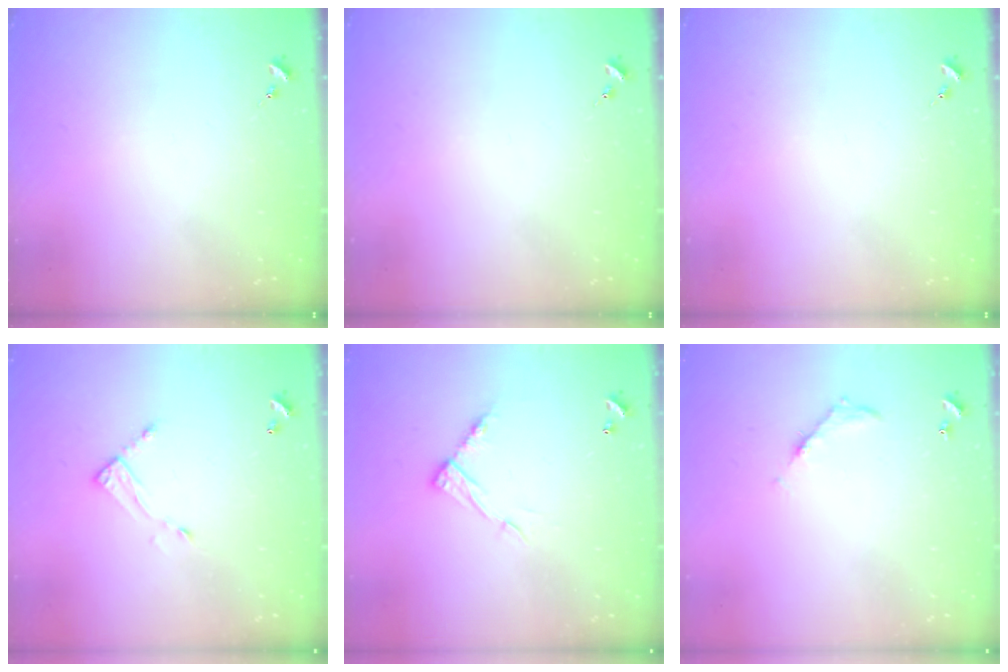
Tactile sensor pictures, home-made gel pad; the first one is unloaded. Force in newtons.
{"total": 0.0}
{"total": 0.0}
{"total": 5.5, "press": 5.5, "slide": 0.3}
{"total": 9.4, "press": 9.4, "slide": 0.1}
{"total": 5.3, "press": 5.3, "slide": 0.4}